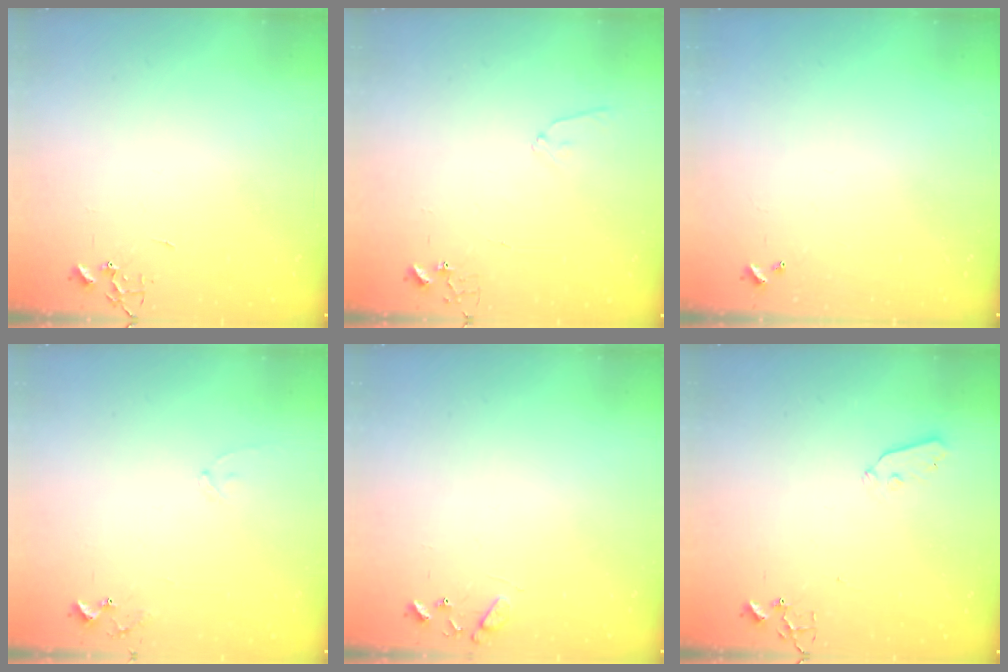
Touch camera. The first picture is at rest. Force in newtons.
{"total": 6.5, "press": 6.5, "slide": 0.6}
{"total": 0.0}
{"total": 7.8, "press": 7.7, "slide": 0.5}
{"total": 9.0, "press": 9.0, "slide": 0.6}
{"total": 3.3, "press": 3.3, "slide": 0.4}